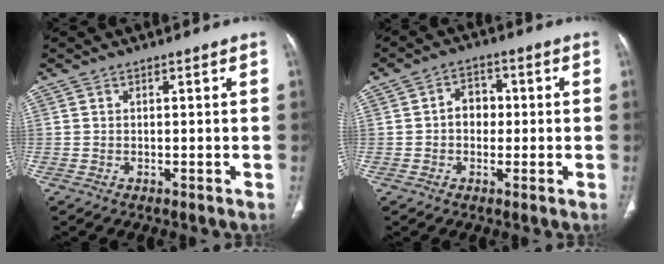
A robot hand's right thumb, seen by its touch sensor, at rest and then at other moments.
{"total": 4.9, "force": [-0.1, 4.0, 2.9], "torque": [-0.018, 0.013, -0.010]}